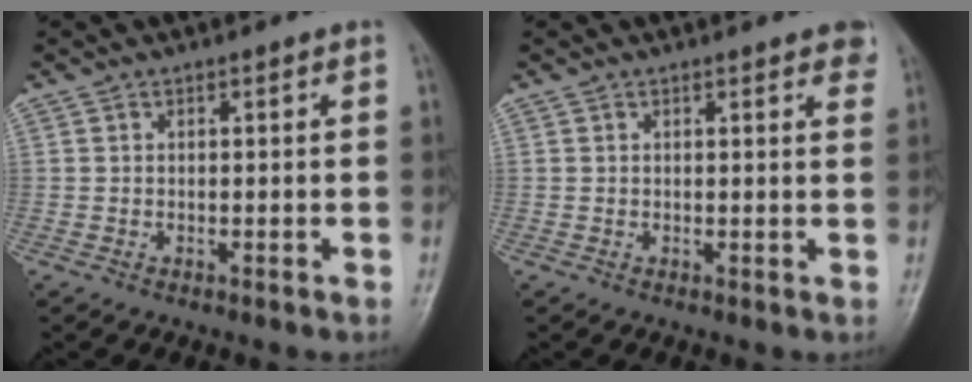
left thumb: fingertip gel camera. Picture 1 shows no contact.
{"total": 3.5, "force": [2.4, 0.9, 2.4], "torque": [-0.019, -0.002, 0.022]}